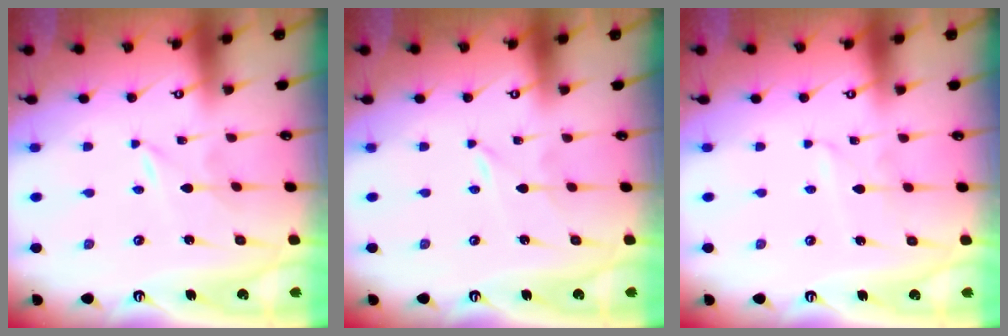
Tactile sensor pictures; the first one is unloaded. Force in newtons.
{"total": 0.0}
{"total": 2.1, "press": 2.1, "slide": 0.3}